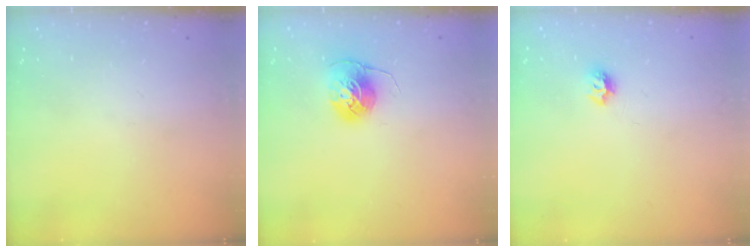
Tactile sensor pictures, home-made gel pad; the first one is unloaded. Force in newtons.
{"total": 7.1, "press": 7.1, "slide": 0.5}
{"total": 6.5, "press": 6.5, "slide": 0.8}